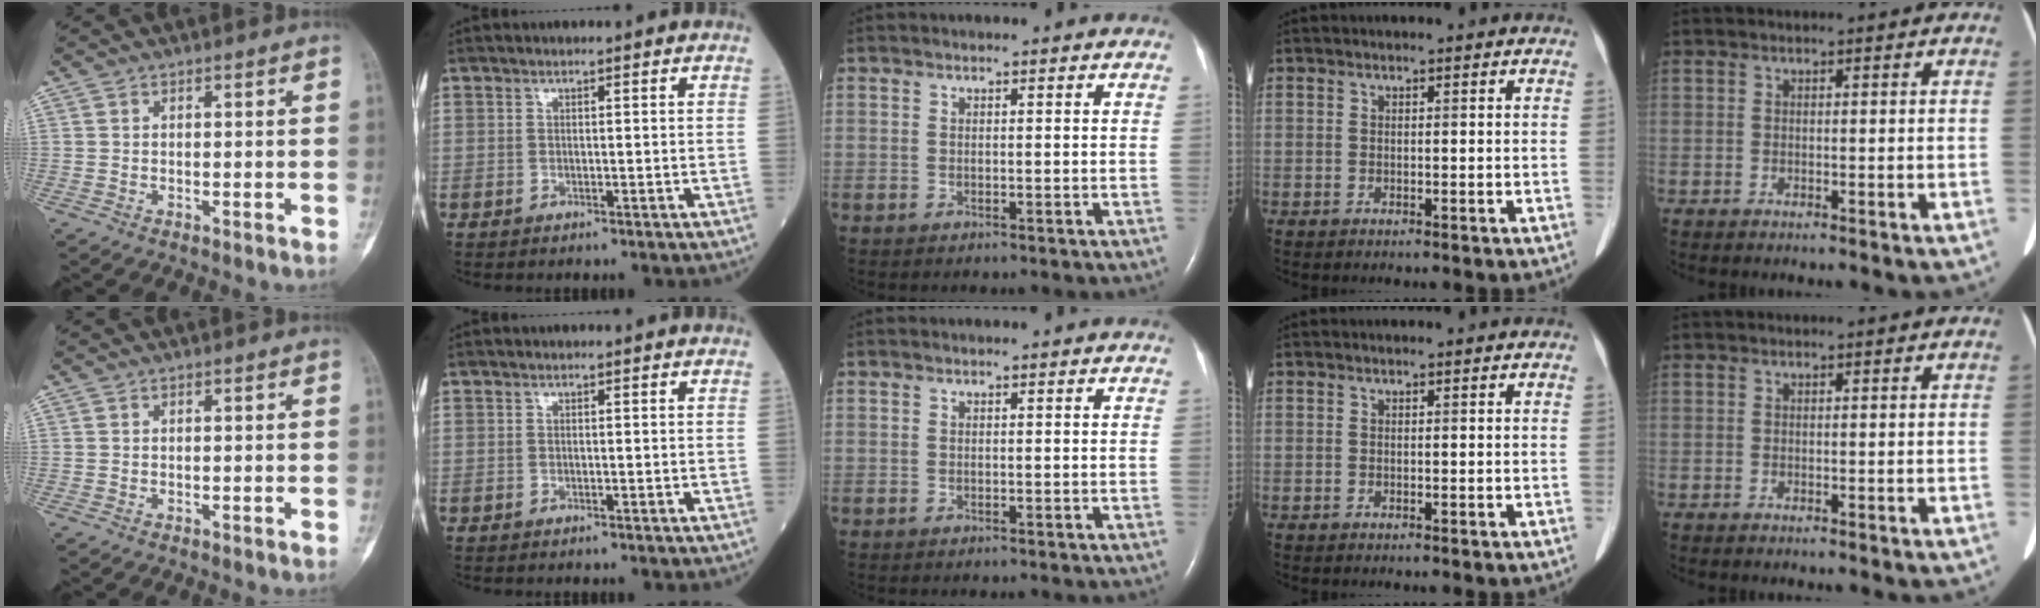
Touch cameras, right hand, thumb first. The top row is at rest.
{}